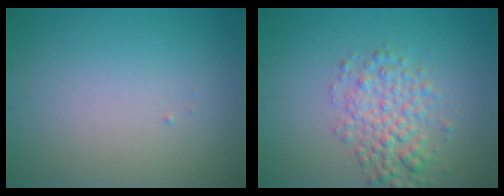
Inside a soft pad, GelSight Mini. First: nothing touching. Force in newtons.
{"total": 3.9, "press": 3.9, "slide": 0.1}